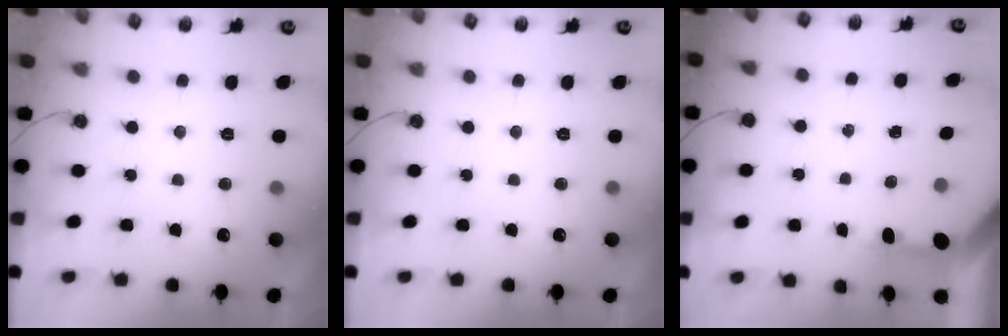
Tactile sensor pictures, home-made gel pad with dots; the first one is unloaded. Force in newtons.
{"total": 0.0}
{"total": 3.4, "press": 3.4, "slide": 0.3}